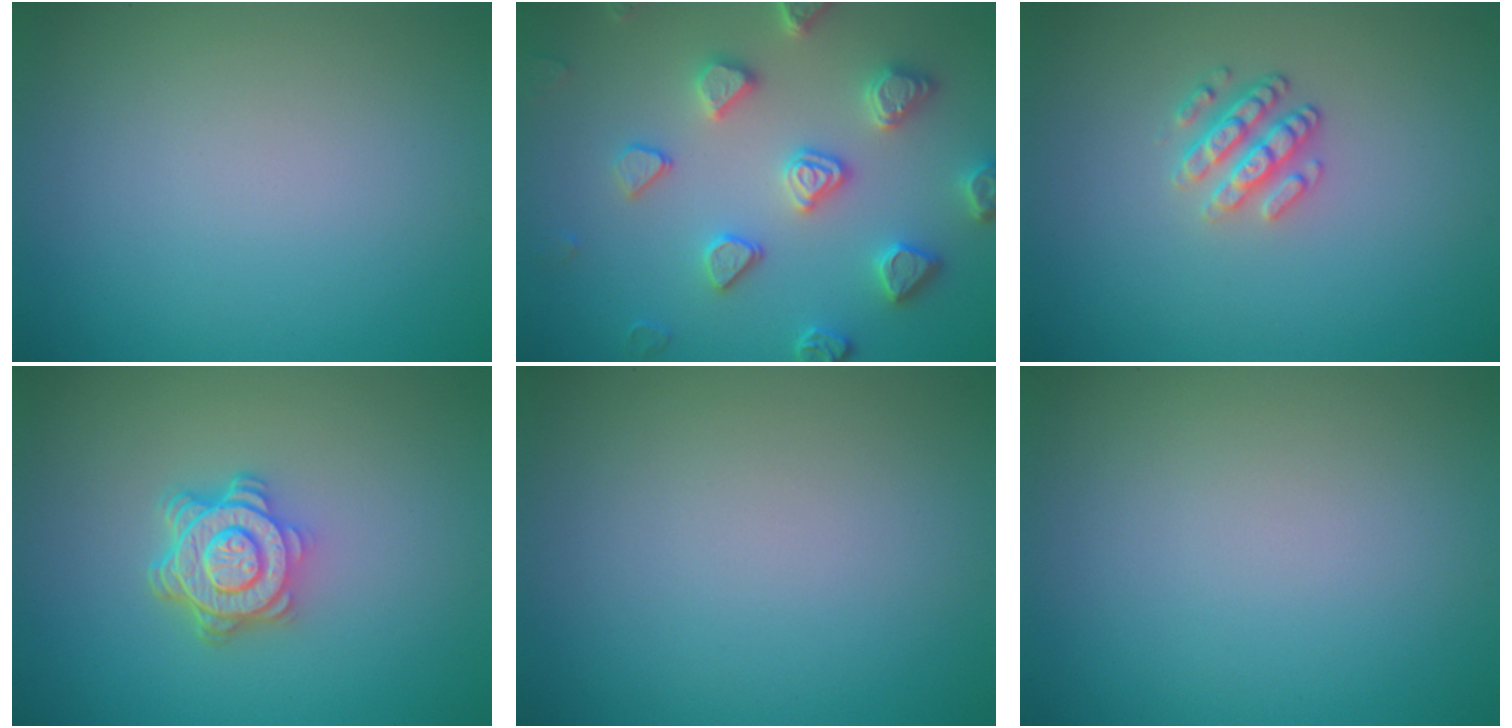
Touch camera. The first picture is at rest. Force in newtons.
{"total": 4.7, "press": 4.5, "slide": 1.4}
{"total": 2.6, "press": 2.4, "slide": 1.1}
{"total": 4.8, "press": 3.7, "slide": 3.0}
{"total": 0.0}
{"total": 0.0}